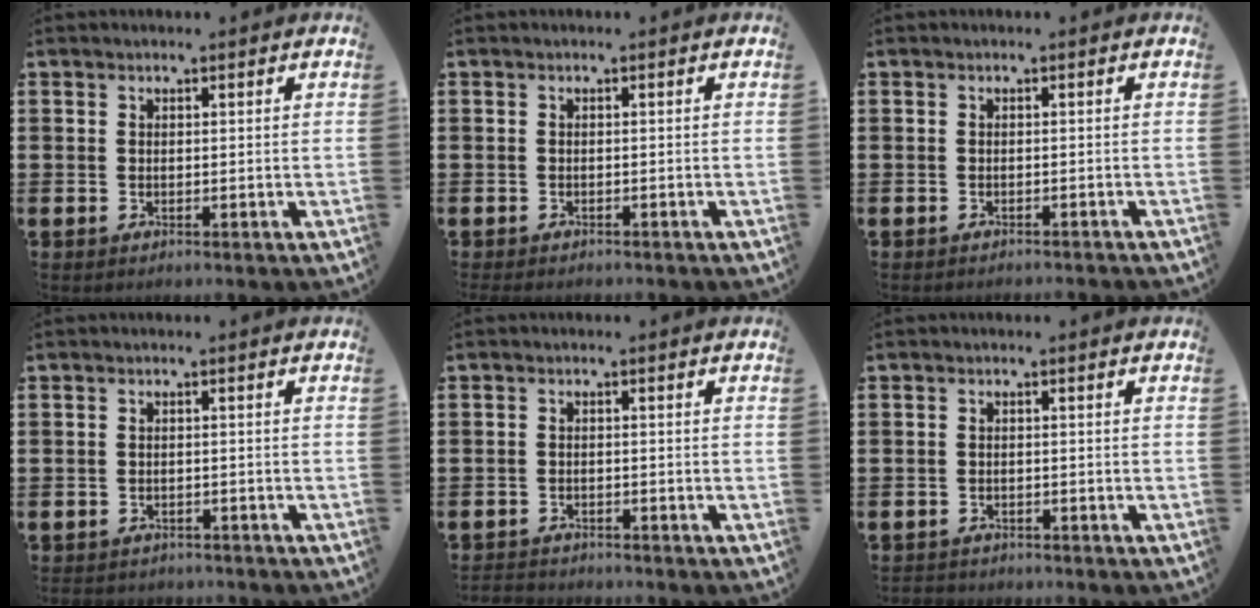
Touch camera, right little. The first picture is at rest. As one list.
[{"total": 0.5, "force": [-0.5, 0.1, 0.0], "torque": [-0.002, -0.002, -0.011]}, {"total": 0.6, "force": [-0.6, -0.1, 0.0], "torque": [0.000, -0.002, -0.013]}, {"total": 1.1, "force": [-1.0, 0.2, -0.1], "torque": [-0.002, 0.001, -0.023]}, {"total": 1.5, "force": [-1.5, 0.1, -0.1], "torque": [-0.002, 0.002, -0.033]}, {"total": 0.9, "force": [-0.9, 0.2, -0.1], "torque": [0.000, 0.002, -0.020]}]